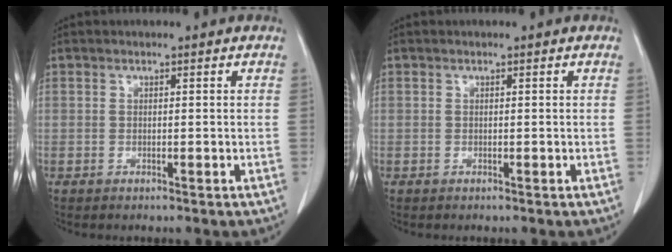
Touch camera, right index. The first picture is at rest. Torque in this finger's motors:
{"motor_torque": [0.00, 0.00, 0.00, 0.00]}